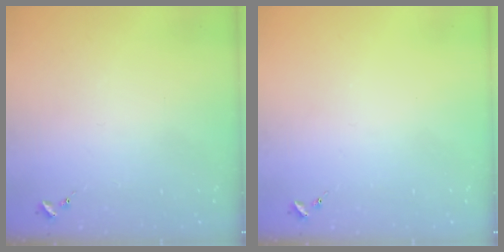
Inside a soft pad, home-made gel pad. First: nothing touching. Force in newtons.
{"total": 0.0}